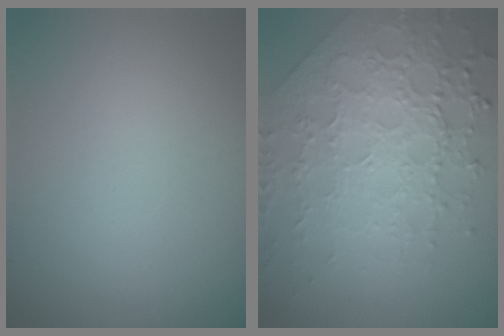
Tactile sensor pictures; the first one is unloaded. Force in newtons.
{"total": 7.8, "press": 5.6, "slide": 5.5}